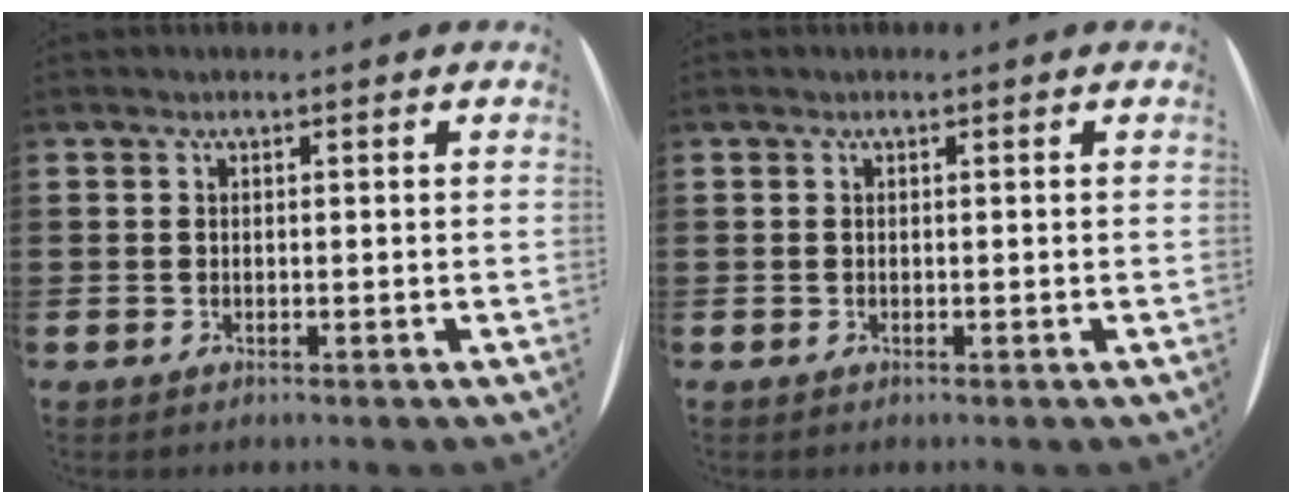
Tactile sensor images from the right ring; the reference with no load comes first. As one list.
[{"total": 0.0}]